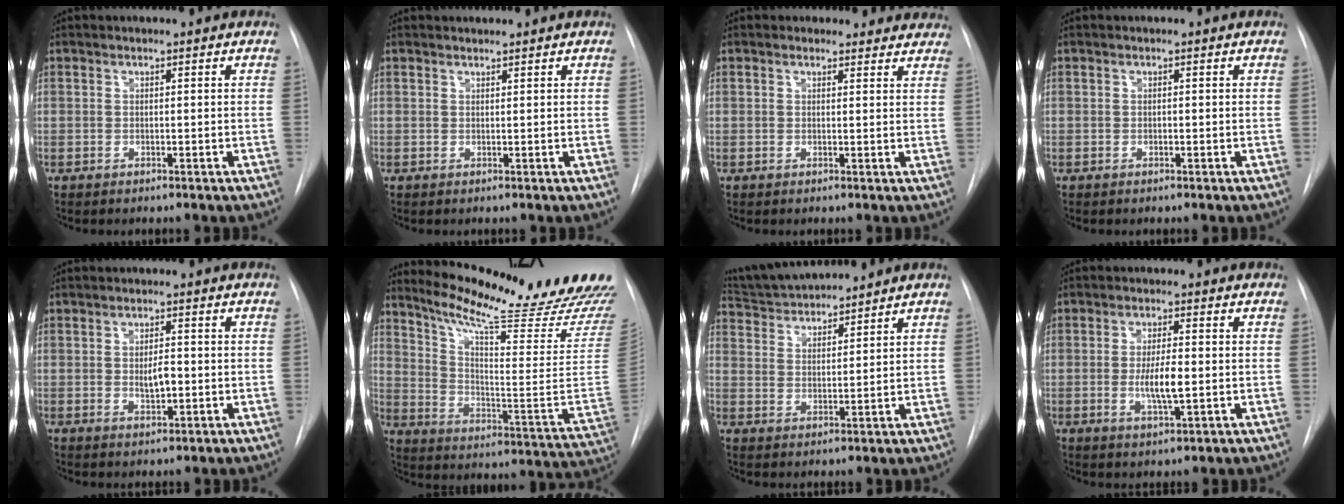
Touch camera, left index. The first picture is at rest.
{"total": 1.0, "force": [1.0, 0.0, -0.1], "torque": [-0.006, 0.007, 0.021]}
{"total": 7.6, "force": [6.9, 3.0, 0.2], "torque": [0.036, 0.004, 0.050]}
{"total": 0.0}
{"total": 3.2, "force": [-0.3, 1.2, 2.9], "torque": [-0.048, -0.001, -0.001]}
{"total": 28.4, "force": [24.2, 0.6, 15.0], "torque": [-0.236, -0.109, 0.327]}
{"total": 9.1, "force": [8.8, 0.6, 2.2], "torque": [-0.047, 0.025, 0.165]}
{"total": 5.4, "force": [-0.6, 1.1, 5.2], "torque": [-0.099, -0.008, -0.008]}